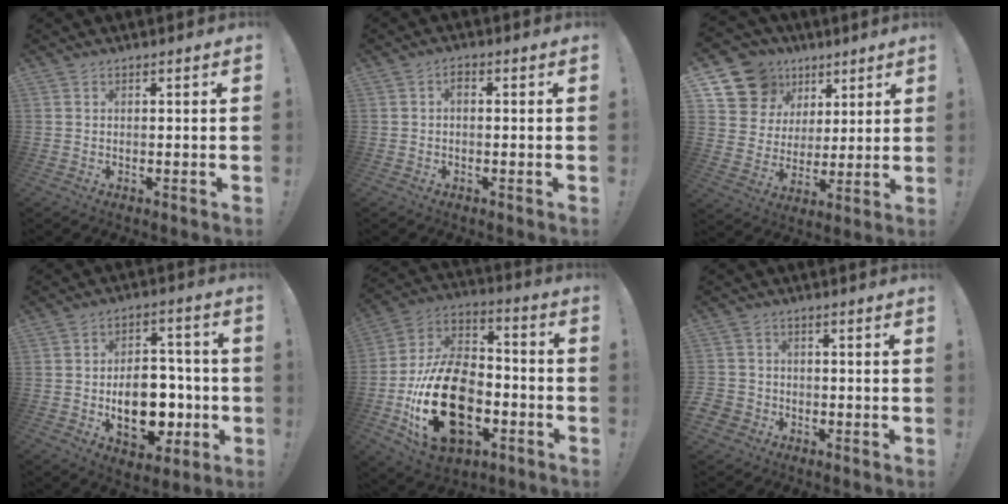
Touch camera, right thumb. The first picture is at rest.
{"total": 1.6, "force": [-0.6, 0.7, 1.3], "torque": [-0.027, 0.007, -0.011]}
{"total": 13.0, "force": [7.4, 10.3, 3.1], "torque": [-0.059, -0.043, 0.153]}
{"total": 16.3, "force": [-3.9, 10.9, 11.5], "torque": [-0.174, 0.021, -0.057]}
{"total": 26.9, "force": [-8.4, 17.1, 19.0], "torque": [-0.365, 0.052, -0.127]}
{"total": 4.3, "force": [-2.0, 3.6, 1.3], "torque": [-0.040, 0.012, -0.036]}